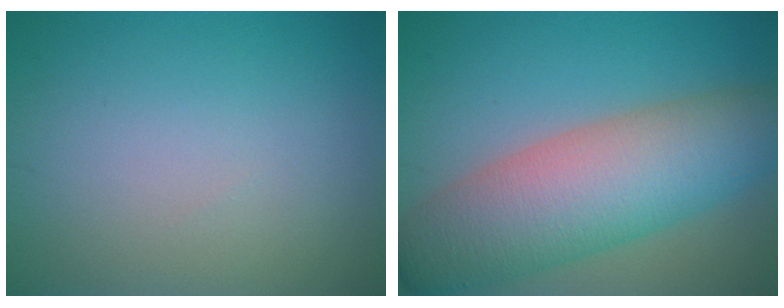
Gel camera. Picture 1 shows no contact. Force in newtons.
{"total": 10.2, "press": 10.2, "slide": 0.4}